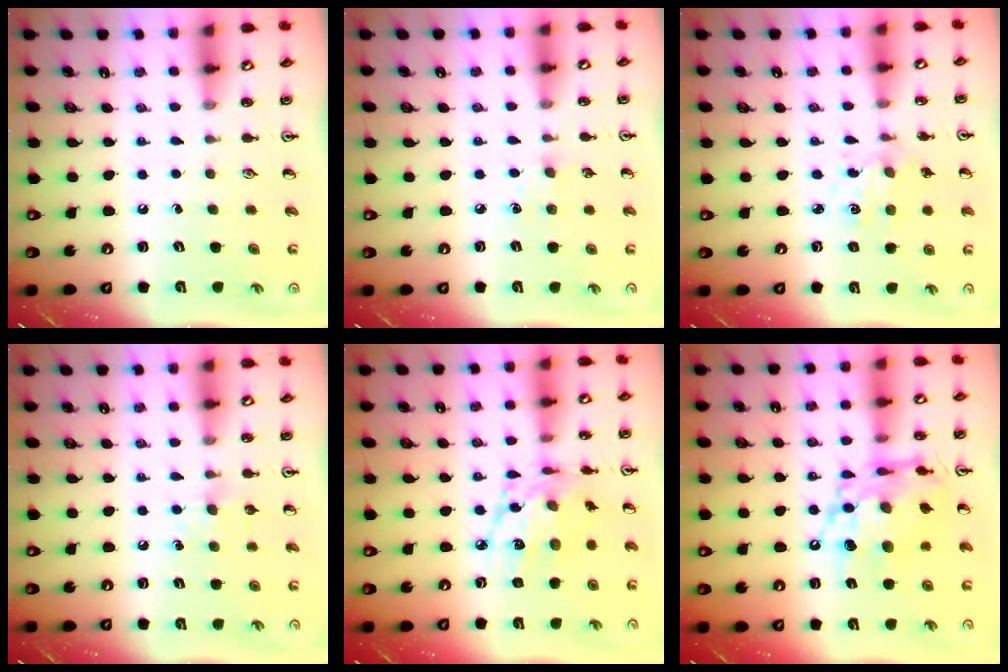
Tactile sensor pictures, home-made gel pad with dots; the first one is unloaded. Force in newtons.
{"total": 5.4, "press": 5.3, "slide": 0.7}
{"total": 1.3, "press": 1.3, "slide": 0.1}
{"total": 4.9, "press": 4.8, "slide": 0.7}
{"total": 12.9, "press": 12.8, "slide": 0.8}
{"total": 14.3, "press": 14.3, "slide": 1.4}